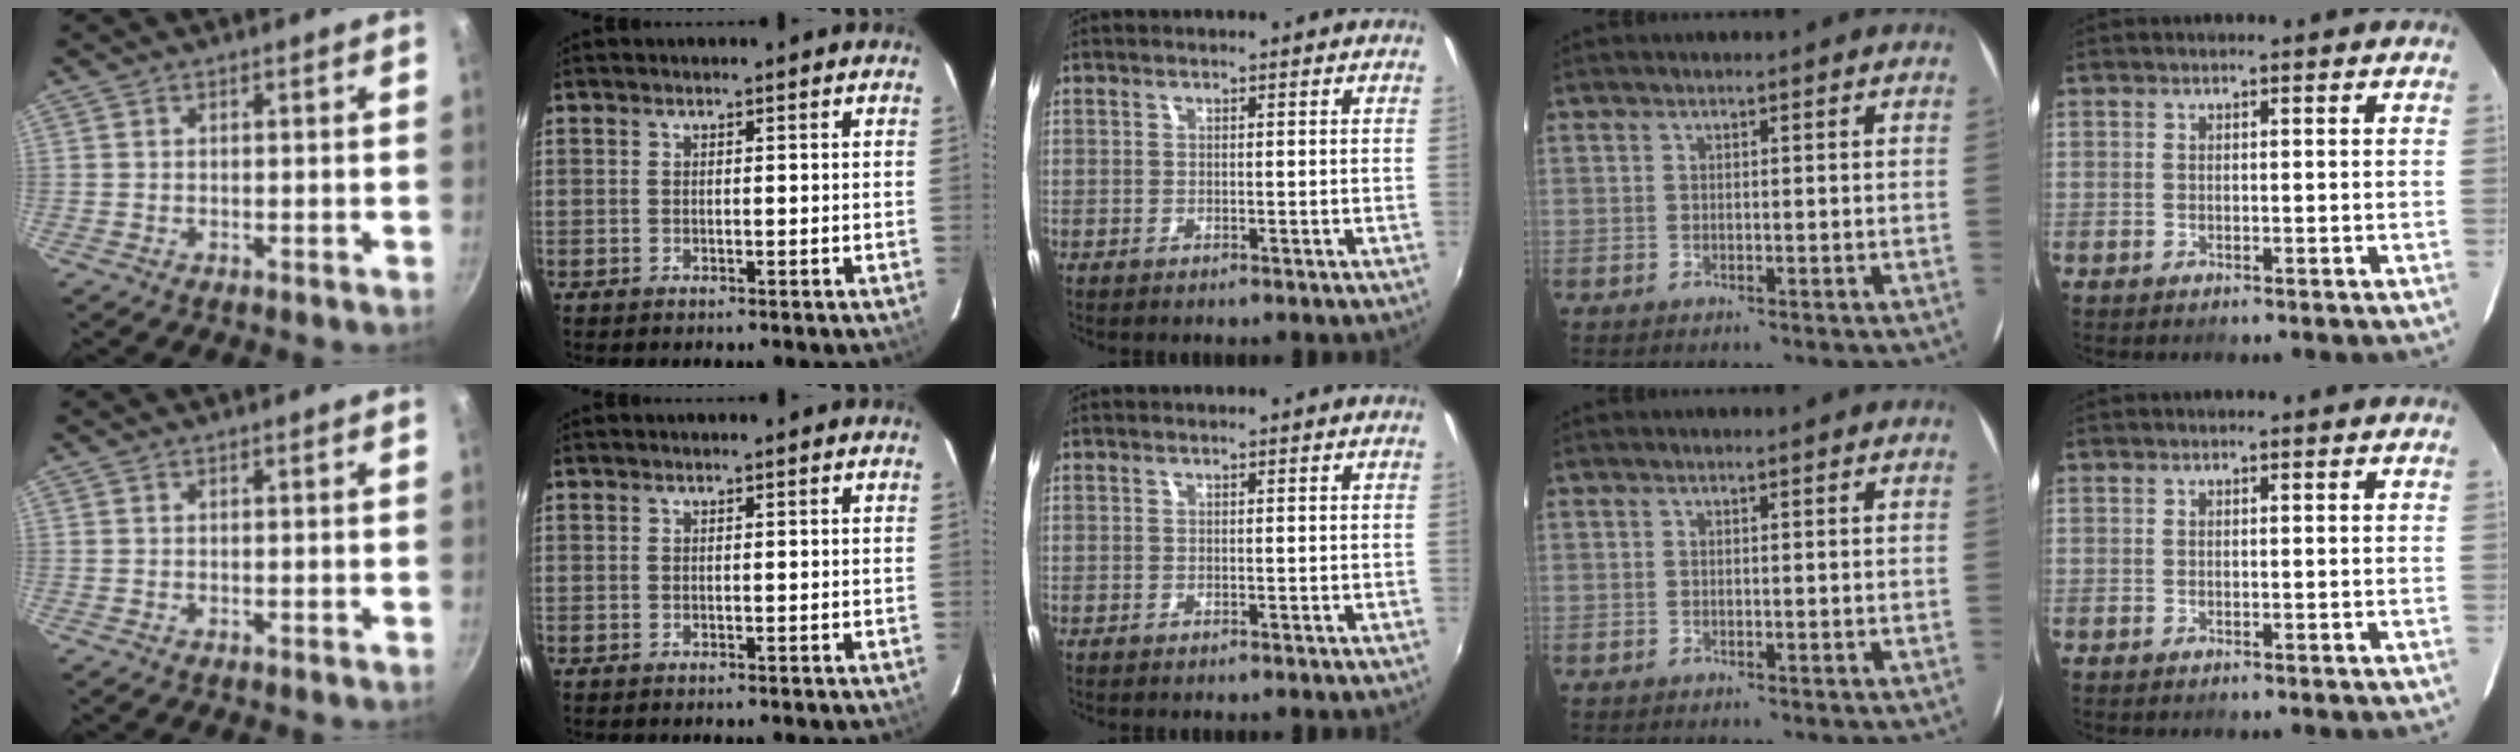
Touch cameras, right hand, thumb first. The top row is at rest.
{}